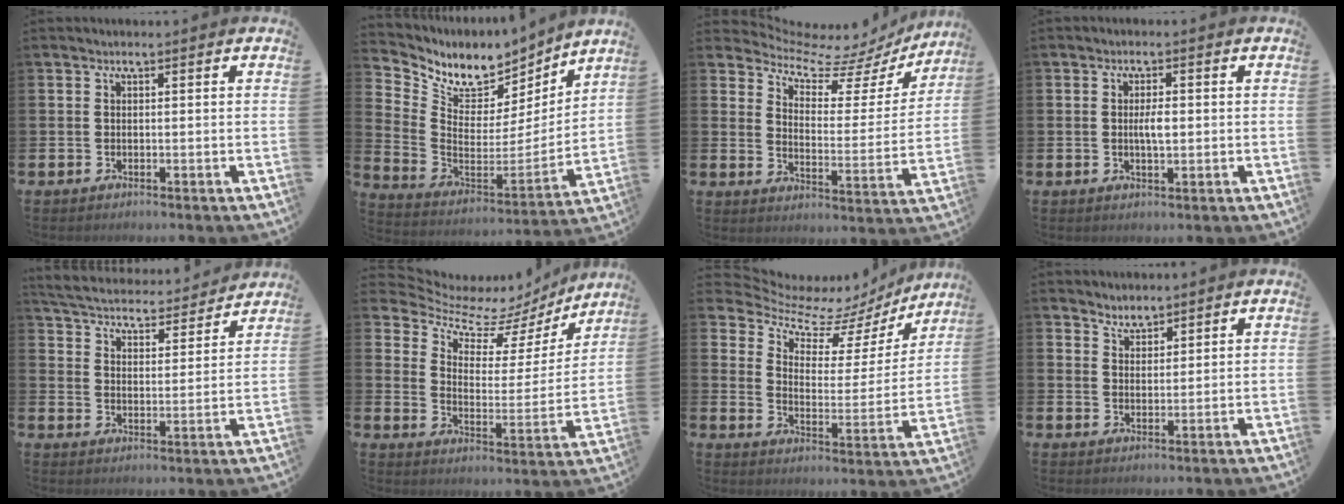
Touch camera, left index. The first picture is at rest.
{"total": 8.3, "force": [6.9, 4.2, 1.8], "torque": [-0.076, -0.050, 0.123]}
{"total": 7.0, "force": [6.3, 2.5, 1.6], "torque": [-0.048, -0.059, 0.103]}
{"total": 2.6, "force": [0.1, 0.9, 2.4], "torque": [-0.032, -0.003, -0.004]}
{"total": 4.9, "force": [4.8, 0.9, 0.7], "torque": [-0.039, -0.044, 0.079]}
{"total": 7.7, "force": [6.4, 3.6, 2.1], "torque": [-0.068, -0.055, 0.108]}
{"total": 7.8, "force": [6.5, 3.6, 2.2], "torque": [-0.070, -0.054, 0.111]}
{"total": 3.0, "force": [2.9, 0.7, -0.4], "torque": [-0.002, -0.010, 0.055]}